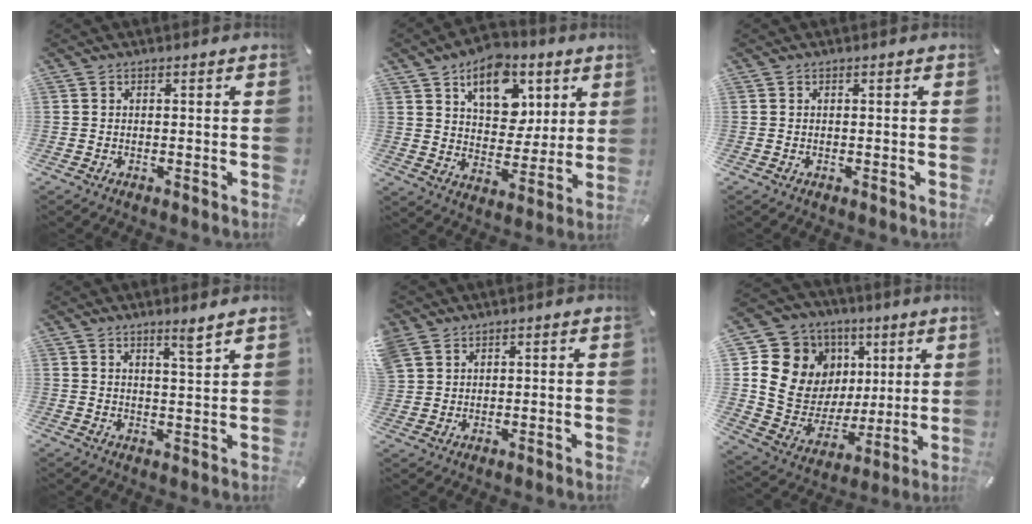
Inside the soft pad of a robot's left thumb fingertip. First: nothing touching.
{"total": 14.0, "force": [7.3, 9.7, 7.0], "torque": [-0.096, -0.035, 0.130]}
{"total": 0.0}
{"total": 4.4, "force": [3.7, -0.3, 2.4], "torque": [-0.039, -0.029, 0.060]}
{"total": 4.5, "force": [2.9, 3.4, 0.7], "torque": [-0.024, -0.001, 0.059]}
{"total": 14.3, "force": [4.2, 13.2, 3.3], "torque": [-0.041, -0.049, 0.099]}